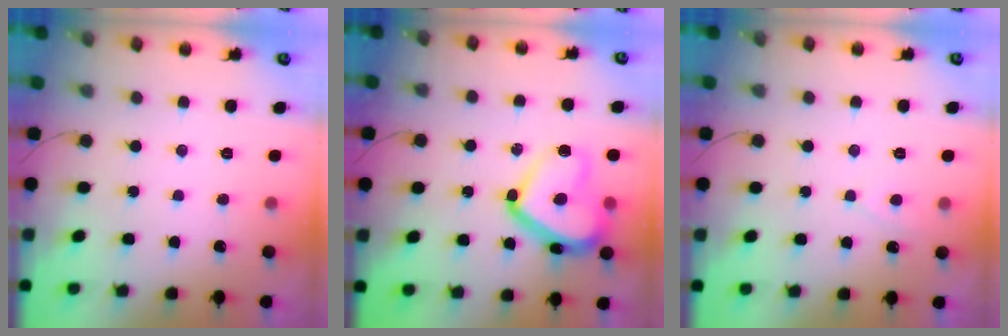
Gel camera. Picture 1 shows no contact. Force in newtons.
{"total": 17.0, "press": 16.9, "slide": 1.5}
{"total": 2.4, "press": 2.4, "slide": 0.3}